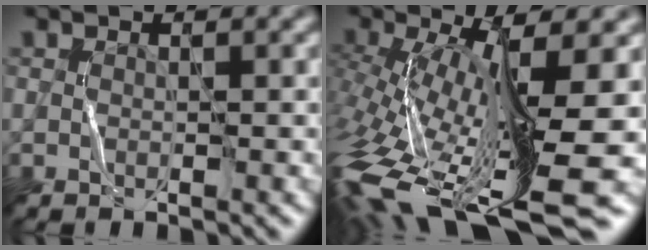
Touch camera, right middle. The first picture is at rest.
{"total": 14.1, "force": [-3.9, 3.7, 13.0], "torque": [-0.258, -0.003, -0.048]}